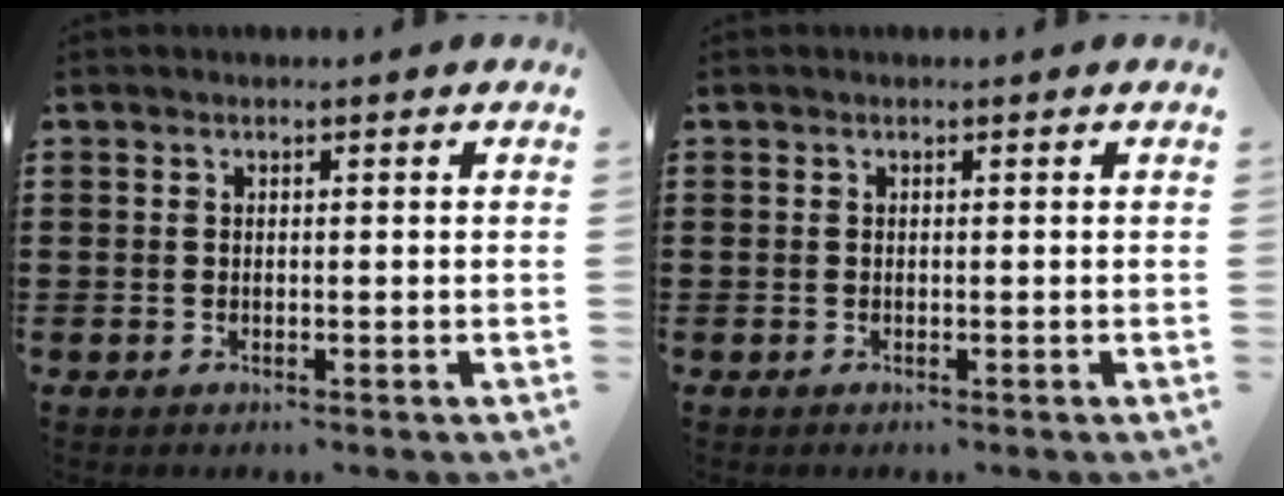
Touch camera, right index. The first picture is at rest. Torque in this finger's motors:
{"motor_torque": [0.16, -0.03, 0.00, 0.00]}